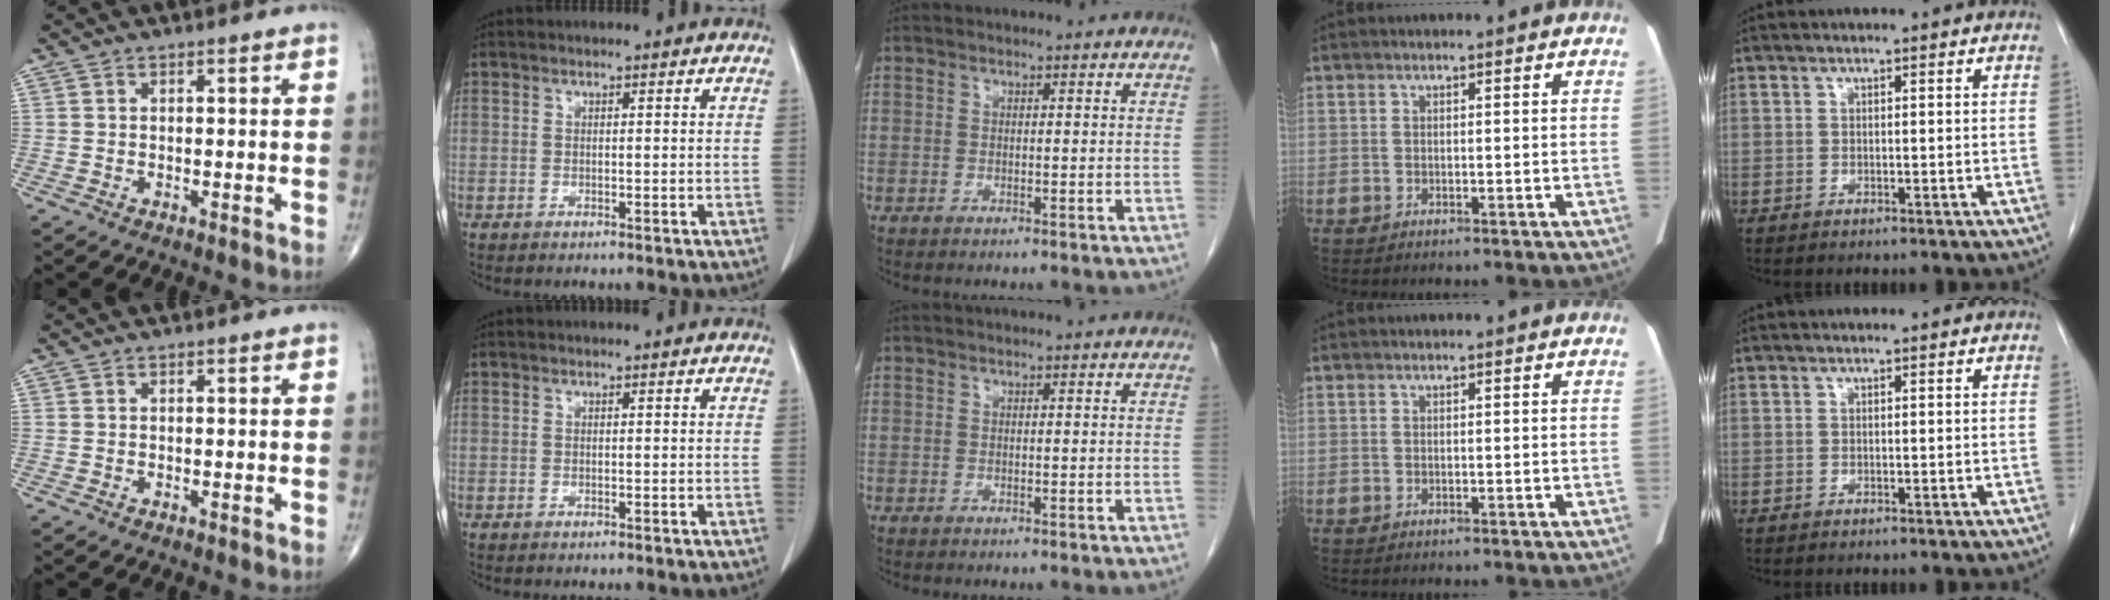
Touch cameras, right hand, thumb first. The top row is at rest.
{}